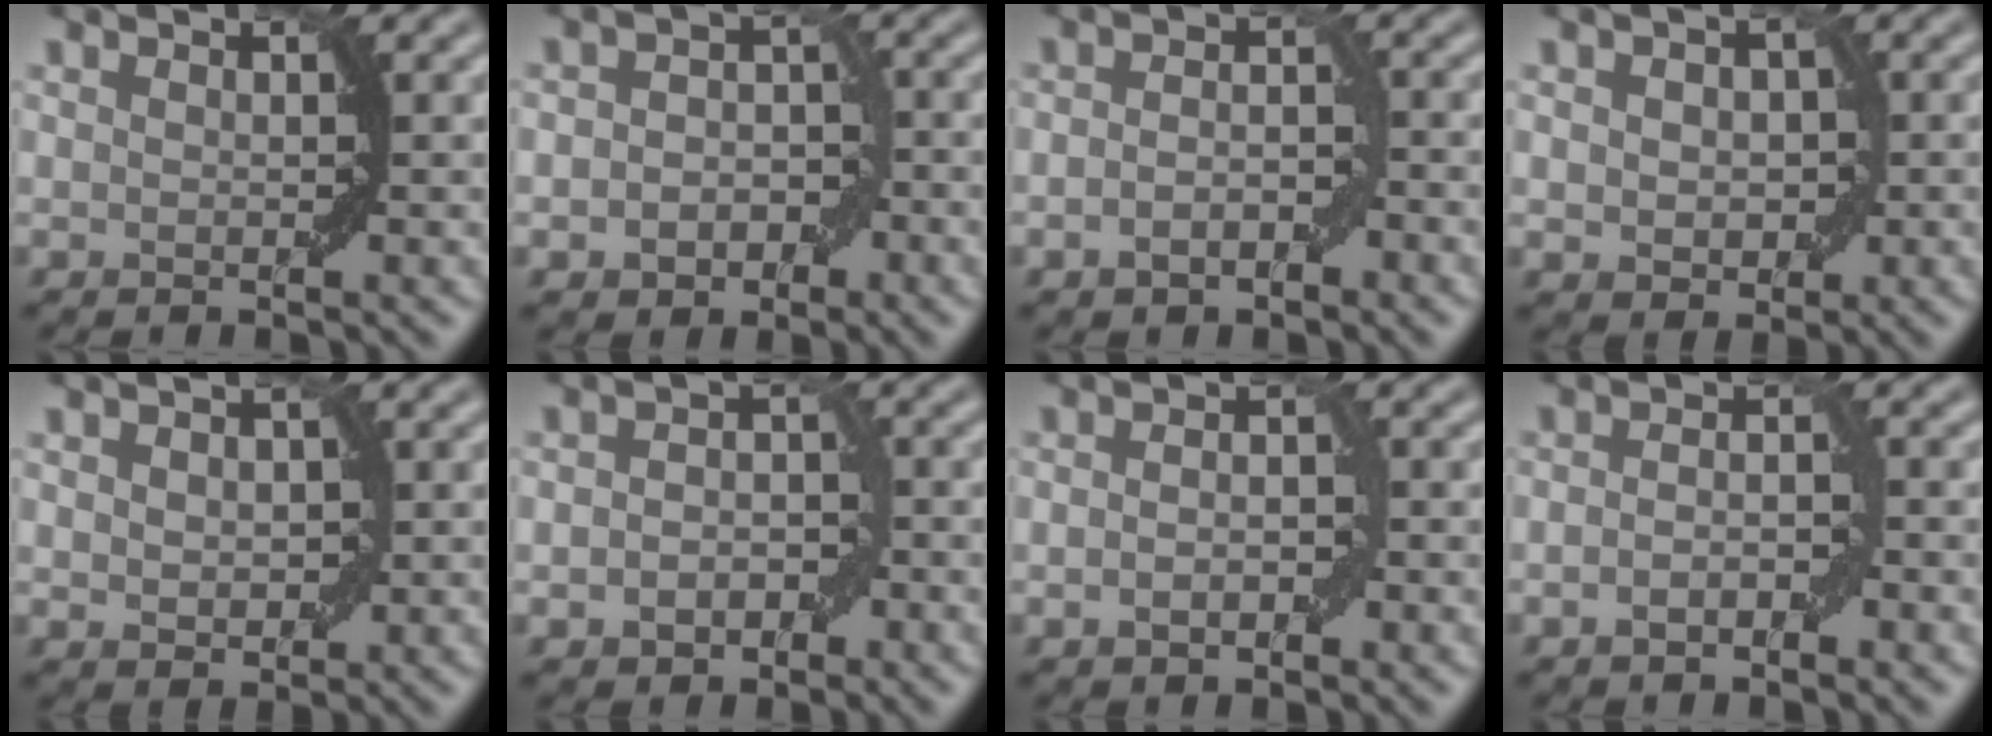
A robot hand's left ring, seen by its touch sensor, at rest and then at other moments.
{"total": 4.0, "force": [-1.2, 3.0, 2.3], "torque": [-0.016, -0.002, -0.027]}
{"total": 2.7, "force": [-1.0, 1.3, 2.0], "torque": [-0.034, 0.002, -0.021]}
{"total": 3.2, "force": [0.0, 2.3, 2.2], "torque": [-0.029, 0.000, 0.001]}
{"total": 2.2, "force": [0.2, 1.6, 1.5], "torque": [-0.024, 0.000, 0.006]}
{"total": 3.4, "force": [-1.0, 2.4, 2.2], "torque": [-0.025, -0.001, -0.020]}
{"total": 2.4, "force": [-0.6, 1.3, 1.9], "torque": [-0.032, 0.002, -0.009]}
{"total": 2.5, "force": [-0.9, 0.9, 2.1], "torque": [-0.038, -0.001, -0.017]}